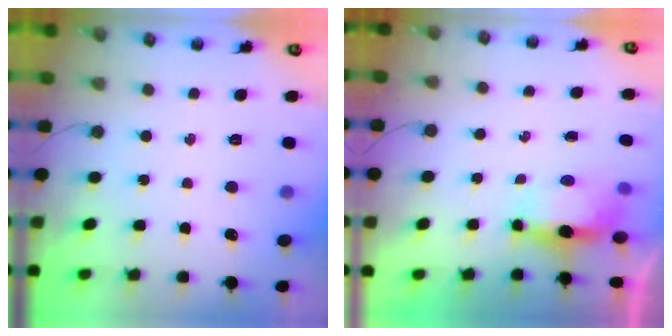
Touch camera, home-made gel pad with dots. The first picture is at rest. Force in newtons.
{"total": 6.6, "press": 6.1, "slide": 2.7}